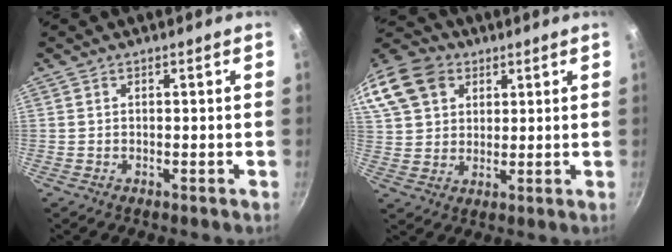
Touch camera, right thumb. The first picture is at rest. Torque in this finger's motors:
{"motor_torque": [-0.68, 0.49, 0.23, -0.10, 0.19]}